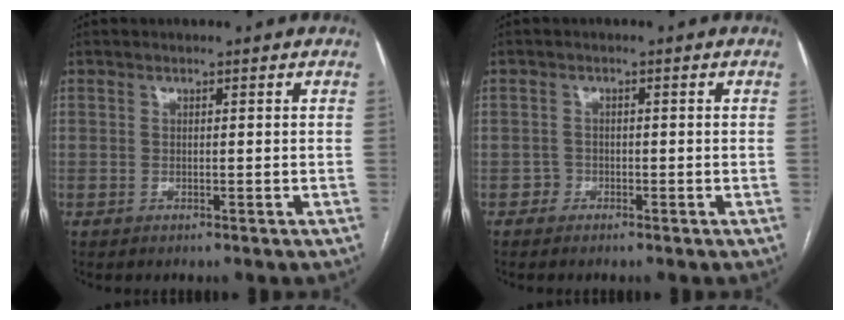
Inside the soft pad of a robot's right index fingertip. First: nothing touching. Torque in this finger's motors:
{"motor_torque": [-0.21, 0.12, -0.56, -0.21]}